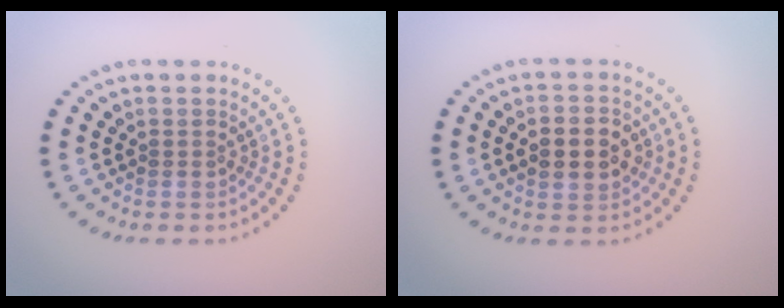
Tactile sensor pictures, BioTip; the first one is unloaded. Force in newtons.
{"total": 4.7, "press": 4.7, "slide": 0.3}